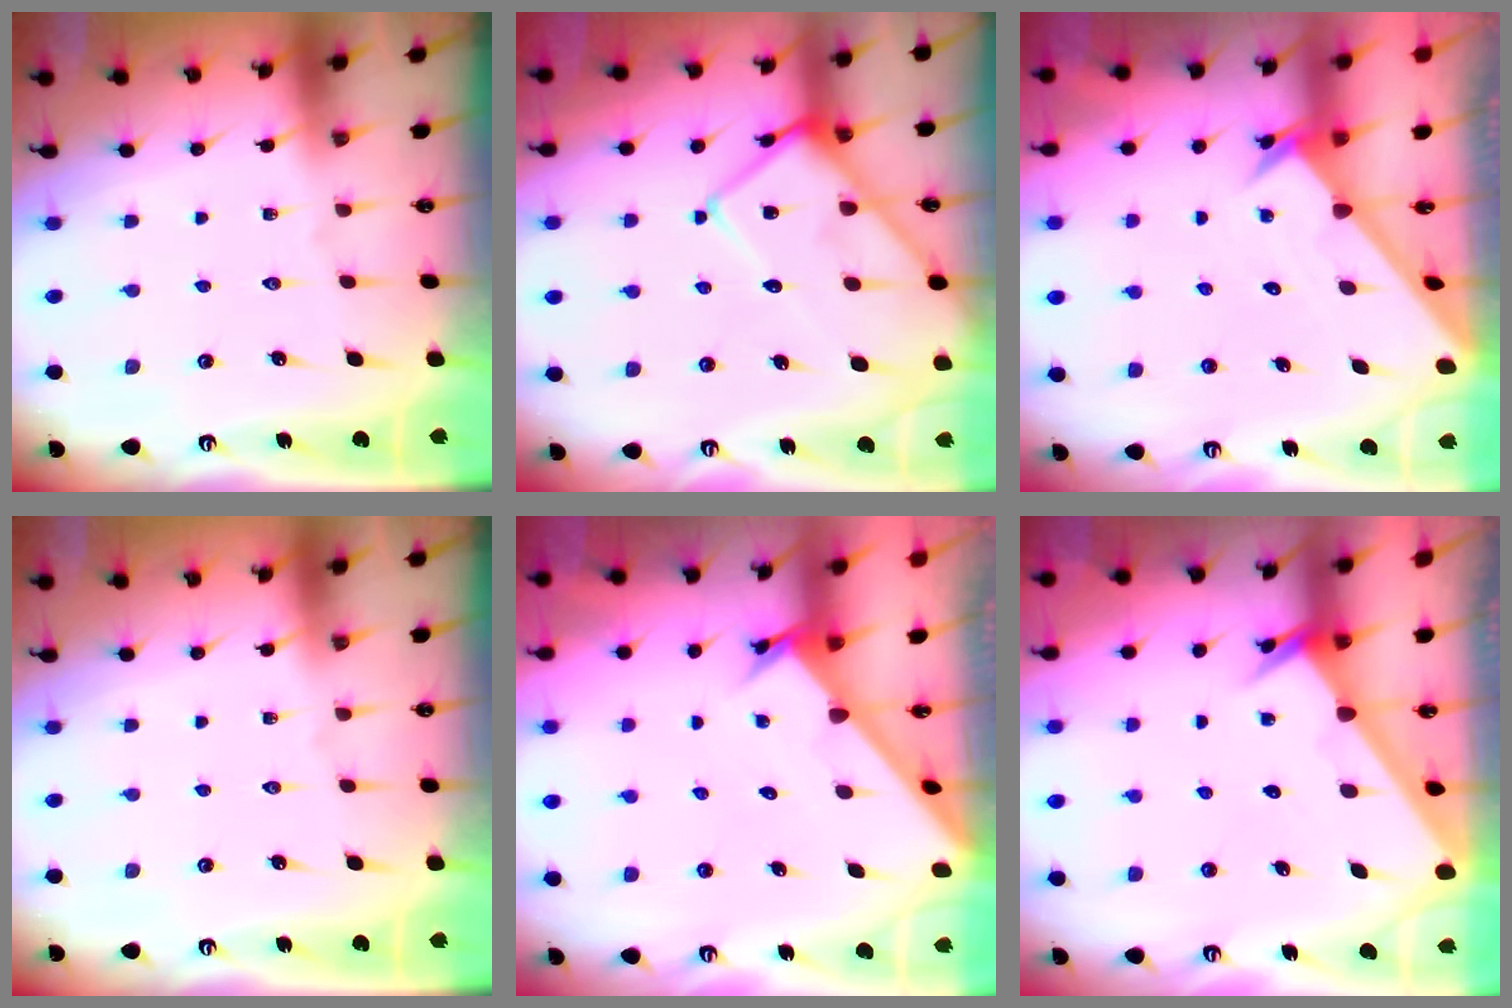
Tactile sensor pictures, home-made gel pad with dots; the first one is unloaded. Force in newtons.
{"total": 13.5, "press": 13.4, "slide": 1.3}
{"total": 2.2, "press": 2.2, "slide": 0.1}
{"total": 0.0}
{"total": 2.6, "press": 2.6, "slide": 0.2}
{"total": 2.5, "press": 2.5, "slide": 0.1}